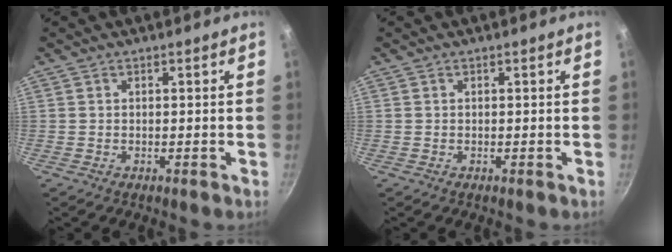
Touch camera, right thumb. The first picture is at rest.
{"total": 0.0}